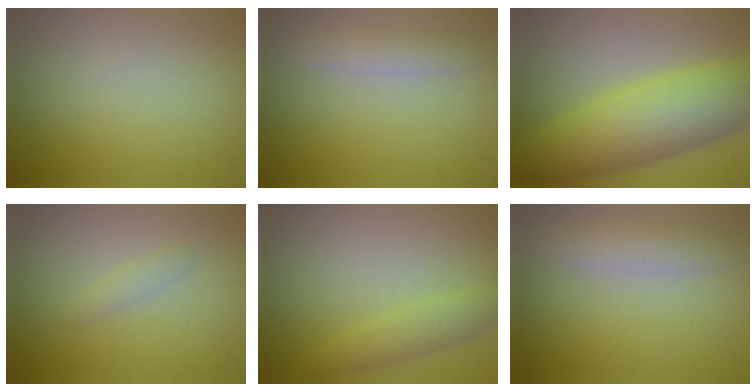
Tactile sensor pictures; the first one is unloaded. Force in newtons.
{"total": 2.1, "press": 2.1, "slide": 0.0}
{"total": 9.4, "press": 9.4, "slide": 0.3}
{"total": 0.9, "press": 0.9, "slide": 0.0}
{"total": 2.3, "press": 2.3, "slide": 0.0}
{"total": 2.8, "press": 2.8, "slide": 0.0}